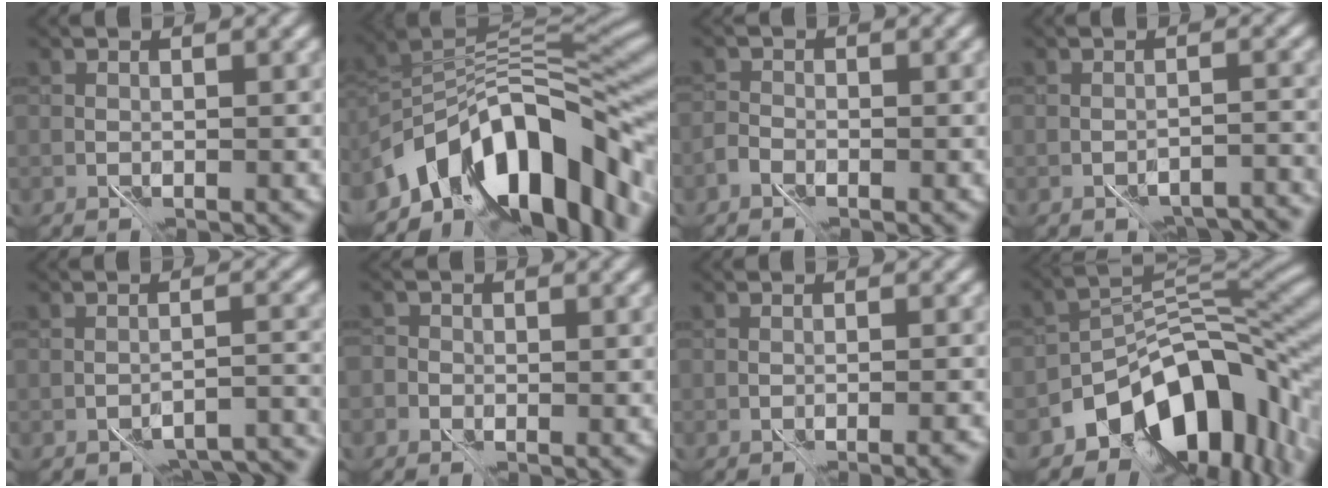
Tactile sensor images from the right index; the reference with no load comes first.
{"total": 11.9, "force": [-6.5, 6.0, 8.0], "torque": [-0.112, 0.020, -0.124]}
{"total": 1.9, "force": [-1.6, 0.9, 0.6], "torque": [-0.011, 0.001, -0.041]}
{"total": 4.8, "force": [-4.0, 1.5, 2.0], "torque": [-0.024, 0.001, -0.050]}
{"total": 6.2, "force": [-5.2, 2.1, 2.7], "torque": [-0.025, -0.002, -0.058]}
{"total": 2.1, "force": [-0.9, 1.8, 0.8], "torque": [0.010, 0.002, -0.027]}
{"total": 1.9, "force": [-1.6, 0.3, 1.0], "torque": [-0.010, -0.003, -0.020]}
{"total": 10.8, "force": [-6.3, 5.7, 6.7], "torque": [-0.070, 0.006, -0.120]}